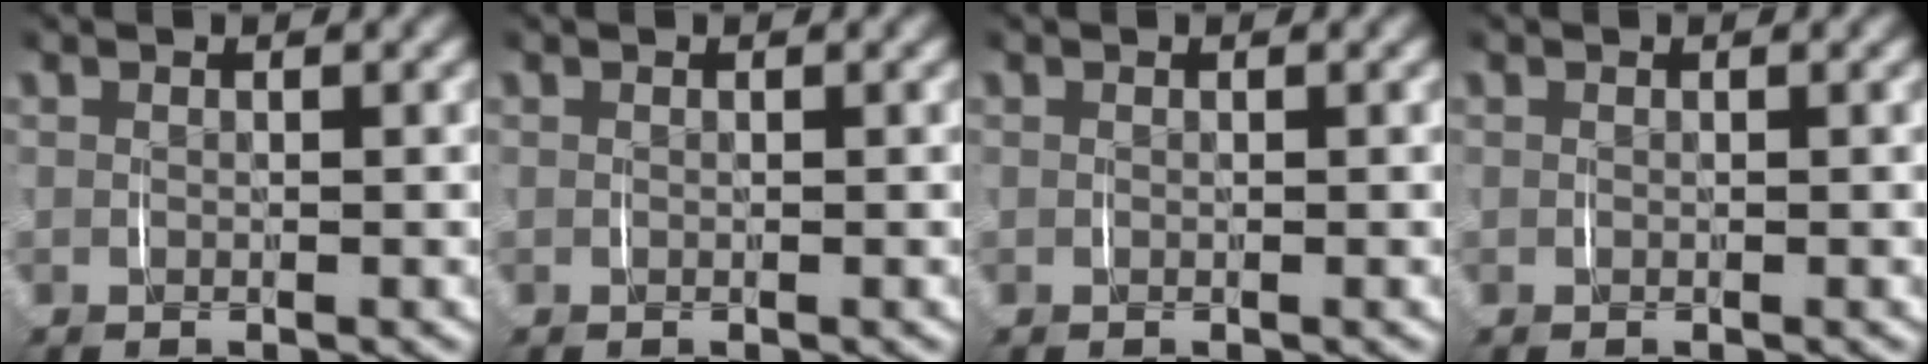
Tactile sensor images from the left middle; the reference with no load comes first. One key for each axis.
{"total": 0.0}
{"total": 0.0}
{"total": 0.0}